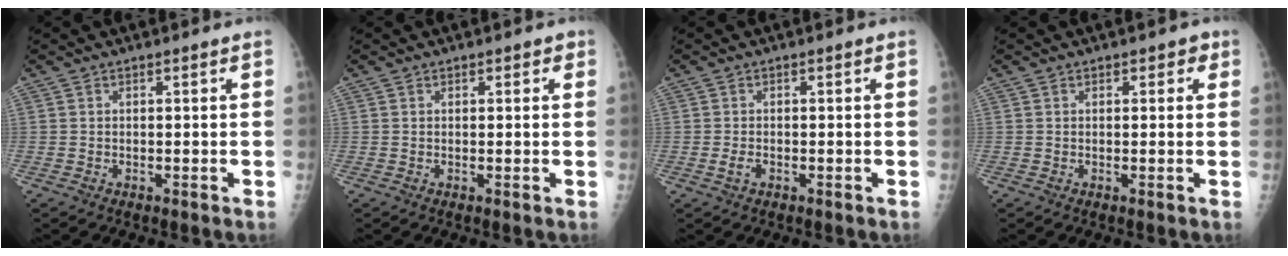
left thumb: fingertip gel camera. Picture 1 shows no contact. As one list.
[{"total": 1.3, "force": [0.8, 0.9, 0.6], "torque": [0.010, -0.001, 0.004]}, {"total": 1.6, "force": [-0.5, 1.0, 1.1], "torque": [-0.021, 0.000, -0.012]}, {"total": 2.0, "force": [1.0, 1.4, 1.0], "torque": [0.008, 0.000, 0.007]}]